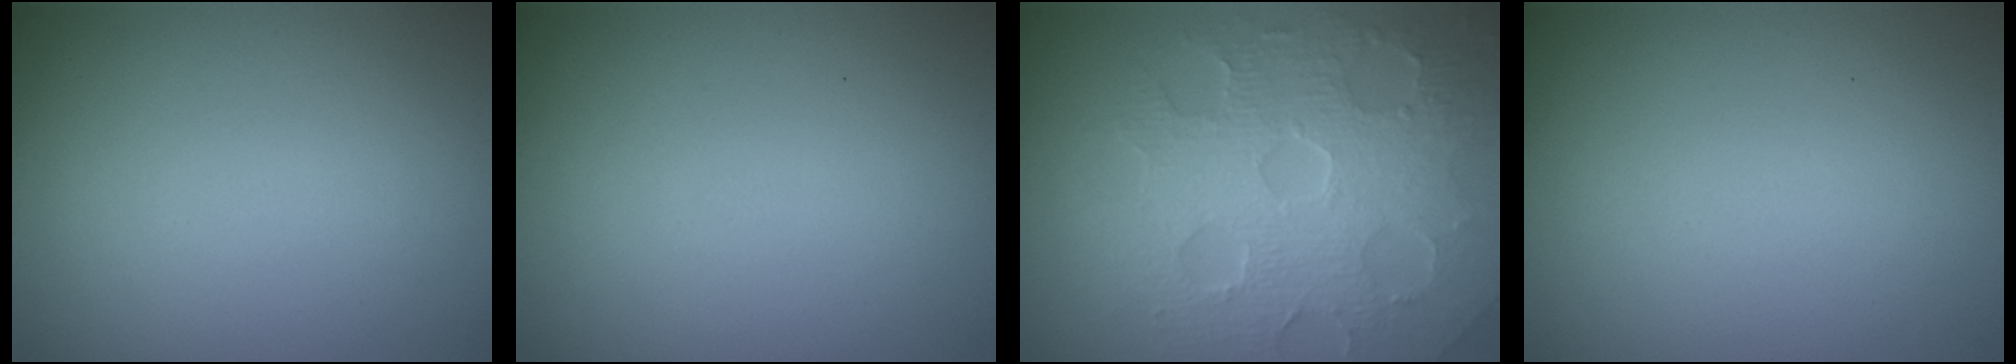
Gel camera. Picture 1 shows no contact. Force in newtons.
{"total": 0.0}
{"total": 8.6, "press": 6.1, "slide": 6.0}
{"total": 0.0}